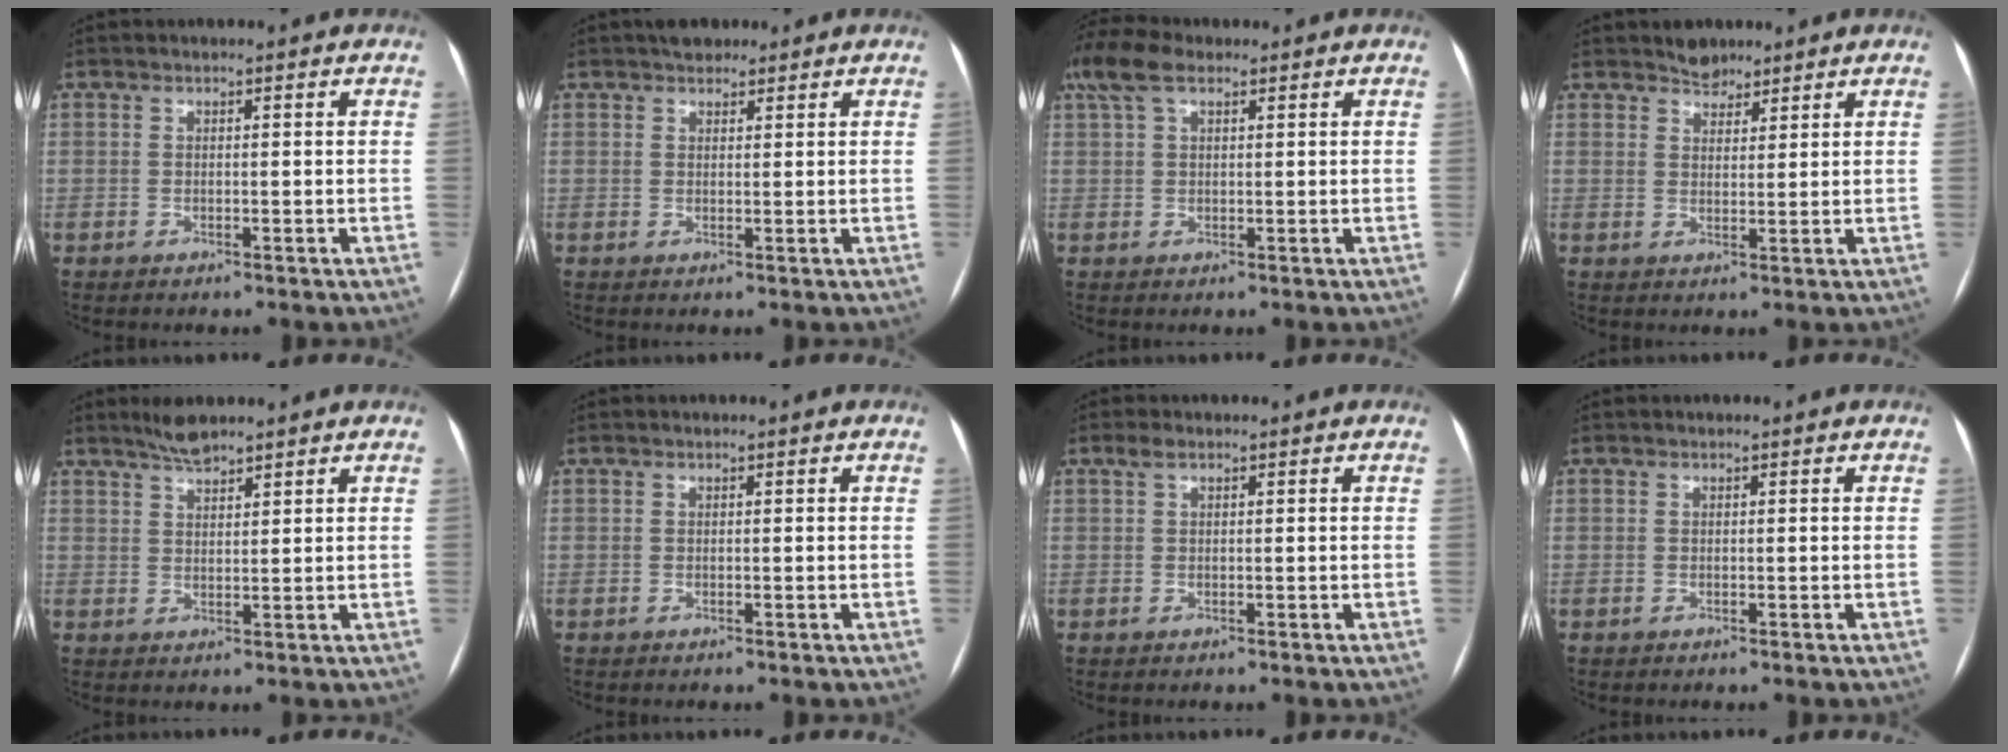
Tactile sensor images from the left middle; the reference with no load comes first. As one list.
[{"total": 2.8, "force": [2.3, 1.4, 1.0], "torque": [-0.015, 0.014, 0.033]}, {"total": 6.8, "force": [4.3, 2.8, 4.5], "torque": [-0.106, 0.039, 0.087]}, {"total": 2.9, "force": [2.5, 1.4, 0.3], "torque": [-0.006, 0.003, 0.039]}, {"total": 3.7, "force": [3.2, 0.5, 1.6], "torque": [-0.034, 0.004, 0.061]}, {"total": 0.0}, {"total": 1.3, "force": [0.8, 0.4, 0.9], "torque": [-0.023, 0.016, 0.017]}, {"total": 0.0}]